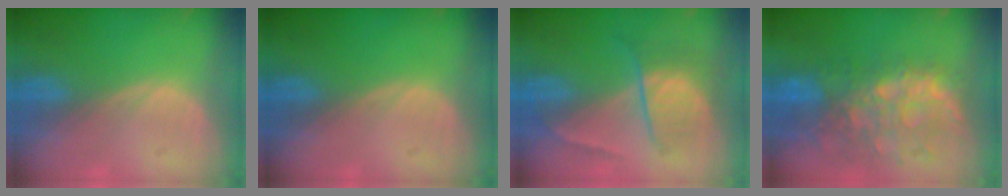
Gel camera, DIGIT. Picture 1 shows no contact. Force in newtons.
{"total": 0.0}
{"total": 6.6, "press": 6.2, "slide": 2.4}
{"total": 11.4, "press": 9.7, "slide": 5.9}